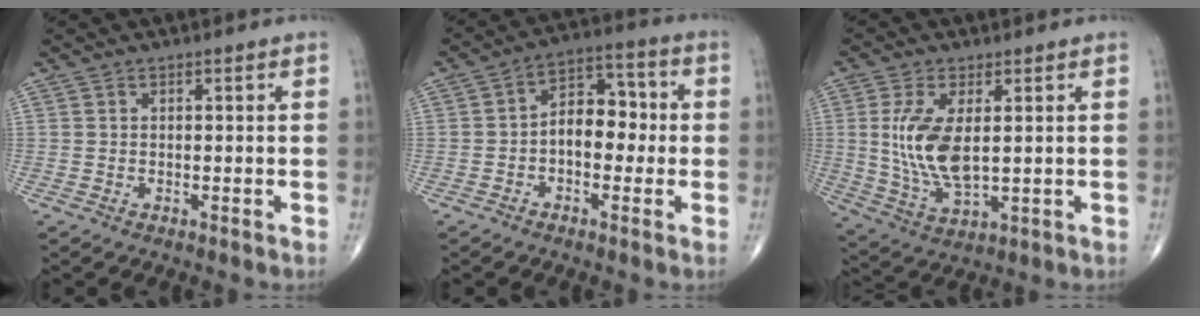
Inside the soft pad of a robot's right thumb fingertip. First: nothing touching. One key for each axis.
{"total": 9.0, "fx": -0.7, "fy": 5.9, "fz": 6.8, "tx": -0.071, "ty": 0.037, "tz": -0.023}
{"total": 11.3, "fx": 1.4, "fy": 5.1, "fz": 10.0, "tx": -0.205, "ty": -0.015, "tz": 0.040}